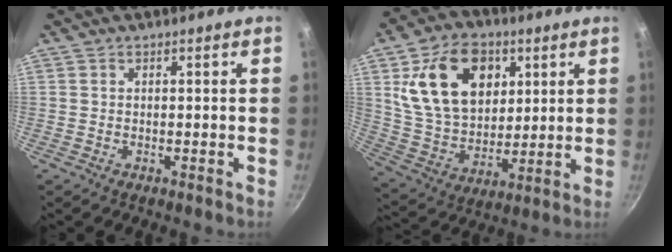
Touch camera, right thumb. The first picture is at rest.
{"total": 20.1, "force": [6.8, 13.8, 13.0], "torque": [-0.195, -0.016, 0.126]}